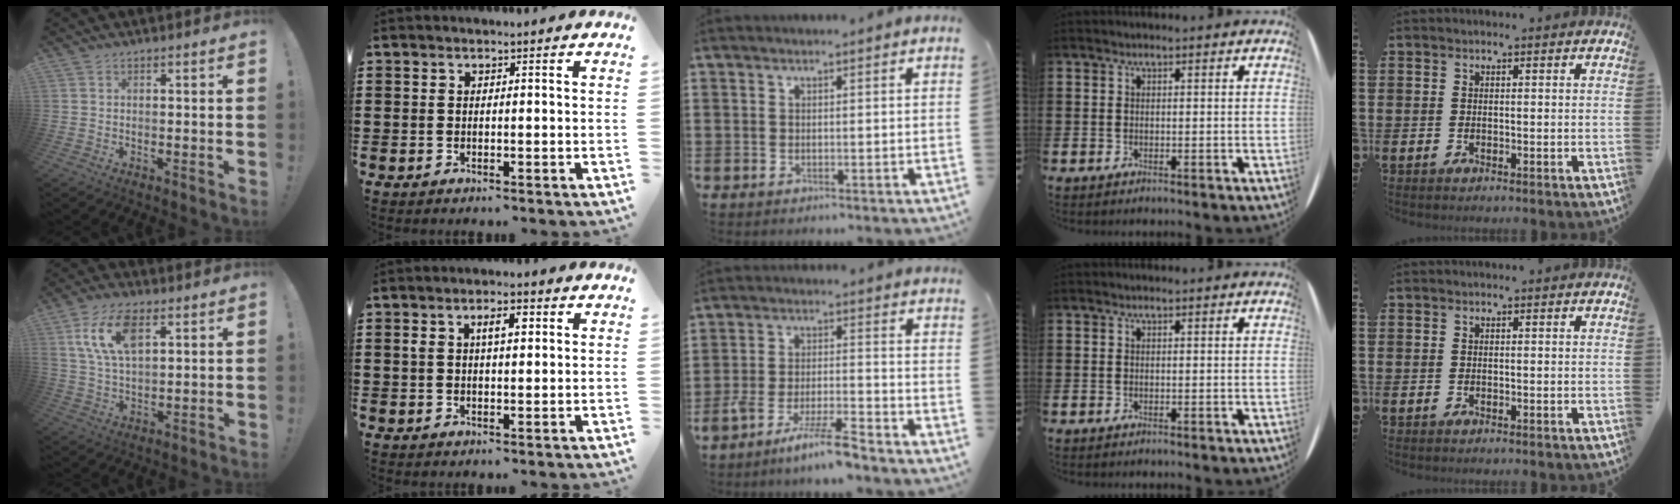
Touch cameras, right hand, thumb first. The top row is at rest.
{"thumb": {"total": 12.3, "force": [5.2, 6.5, 9.1], "torque": [-0.176, 0.002, 0.098]}, "index": {"total": 4.2, "force": [1.2, 1.8, 3.7], "torque": [-0.068, 0.009, 0.016]}, "middle": {"total": 7.3, "force": [-6.3, 0.0, 3.8], "torque": [-0.087, -0.013, -0.122]}}